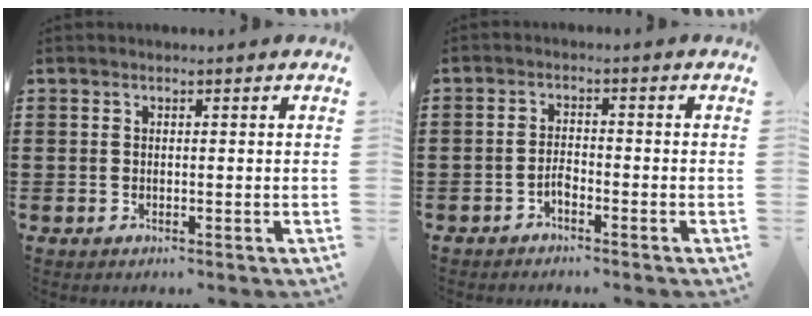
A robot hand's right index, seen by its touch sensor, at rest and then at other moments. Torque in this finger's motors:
{"motor_torque": [2.14, 0.00, 0.05, -0.01]}